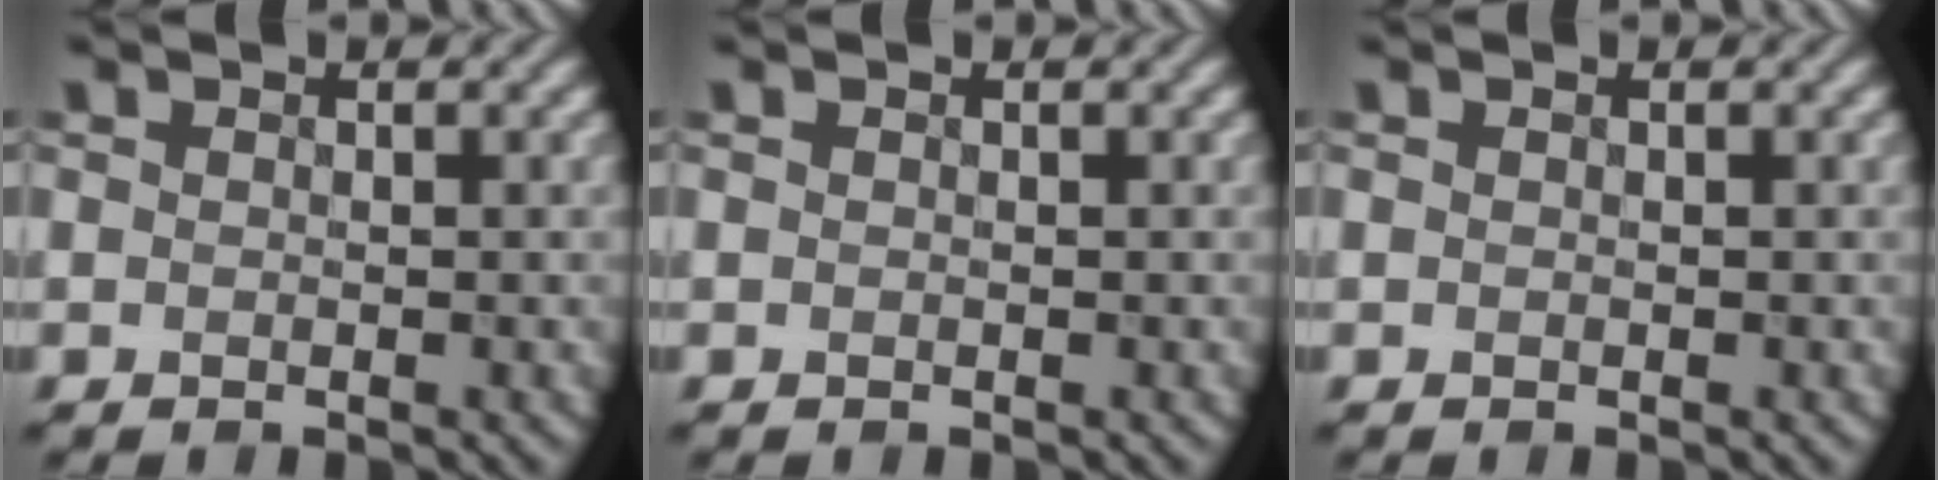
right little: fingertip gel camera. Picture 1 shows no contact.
{"total": 0.0}
{"total": 0.0}